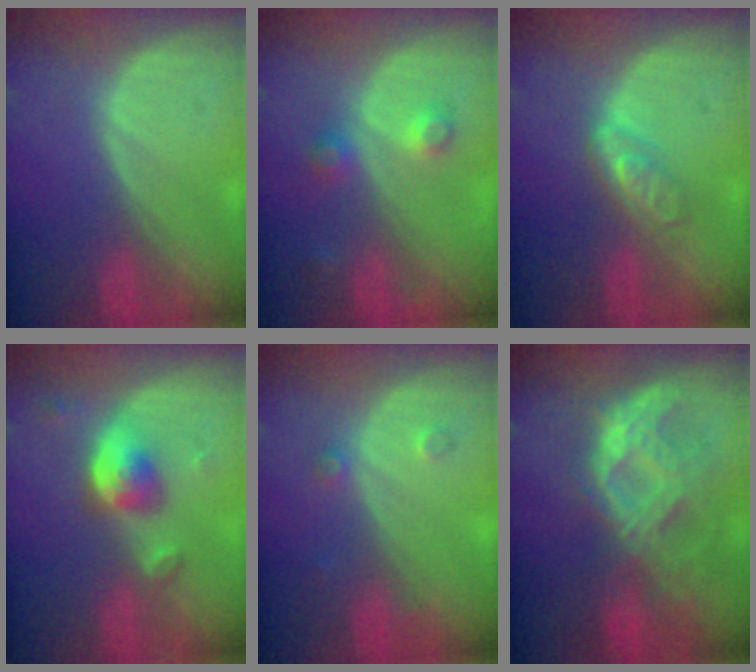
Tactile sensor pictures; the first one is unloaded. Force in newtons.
{"total": 3.8, "press": 3.4, "slide": 1.6}
{"total": 4.5, "press": 3.9, "slide": 2.2}
{"total": 5.1, "press": 5.1, "slide": 0.2}
{"total": 1.7, "press": 1.7, "slide": 0.3}
{"total": 9.9, "press": 8.8, "slide": 4.5}